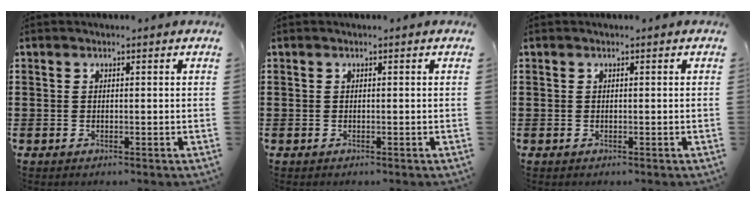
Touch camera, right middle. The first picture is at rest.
{"total": 0.0}
{"total": 0.0}